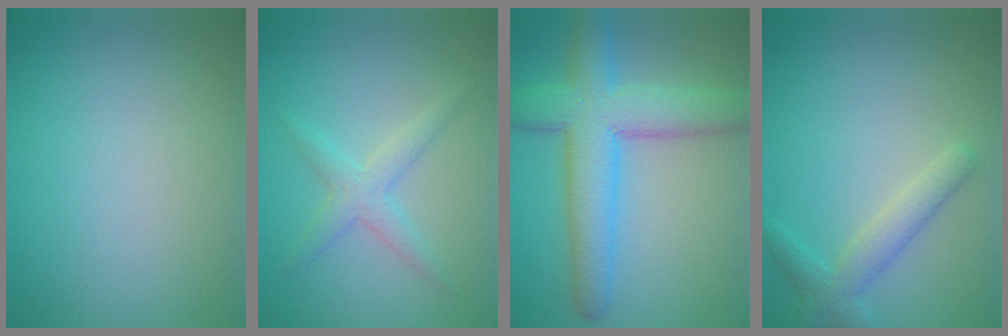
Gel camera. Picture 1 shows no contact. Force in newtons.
{"total": 2.2, "press": 2.2, "slide": 0.1}
{"total": 7.7, "press": 7.7, "slide": 0.2}
{"total": 2.9, "press": 2.9, "slide": 0.1}